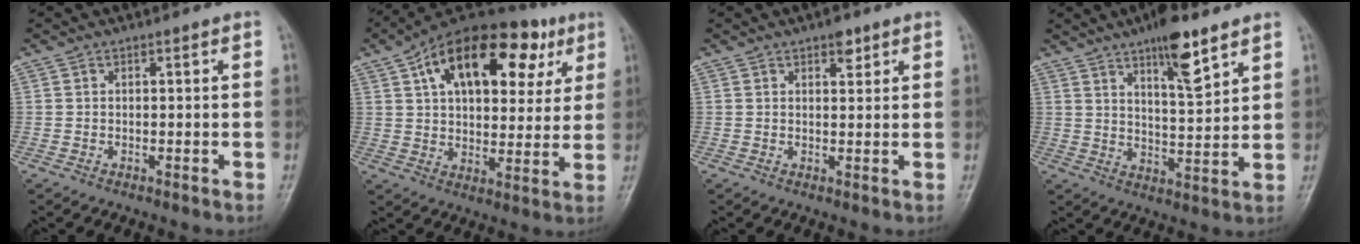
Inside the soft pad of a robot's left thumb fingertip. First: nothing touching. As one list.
[{"total": 23.8, "force": [9.9, 13.3, 17.0], "torque": [-0.217, 0.021, 0.150]}, {"total": 2.6, "force": [1.7, 1.3, 1.6], "torque": [-0.013, -0.007, 0.023]}, {"total": 10.4, "force": [6.6, 2.7, 7.6], "torque": [-0.107, -0.040, 0.107]}]